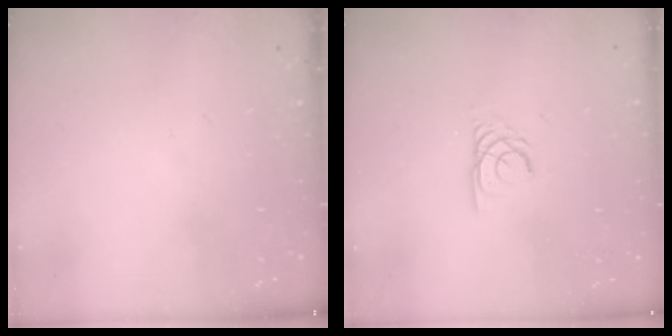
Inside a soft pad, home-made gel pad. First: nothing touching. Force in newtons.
{"total": 2.4, "press": 2.4, "slide": 0.2}